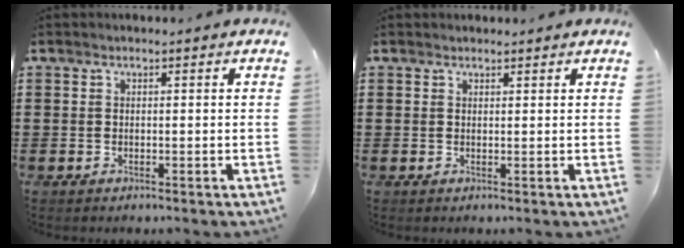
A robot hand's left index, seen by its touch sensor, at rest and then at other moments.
{"total": 0.9, "force": [0.8, 0.3, 0.0], "torque": [-0.002, 0.002, 0.017]}